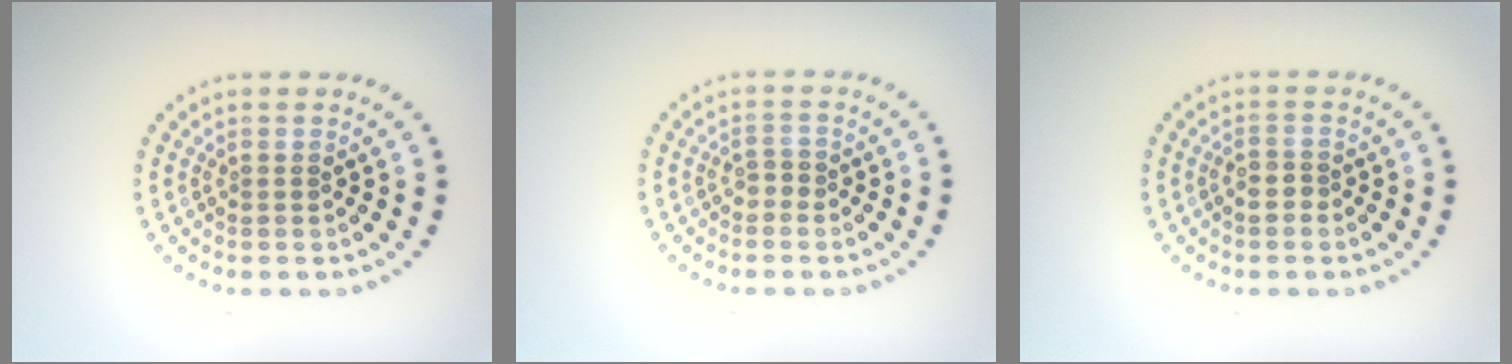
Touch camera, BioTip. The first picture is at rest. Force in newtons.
{"total": 0.9, "press": 0.8, "slide": 0.5}
{"total": 1.5, "press": 1.3, "slide": 0.8}